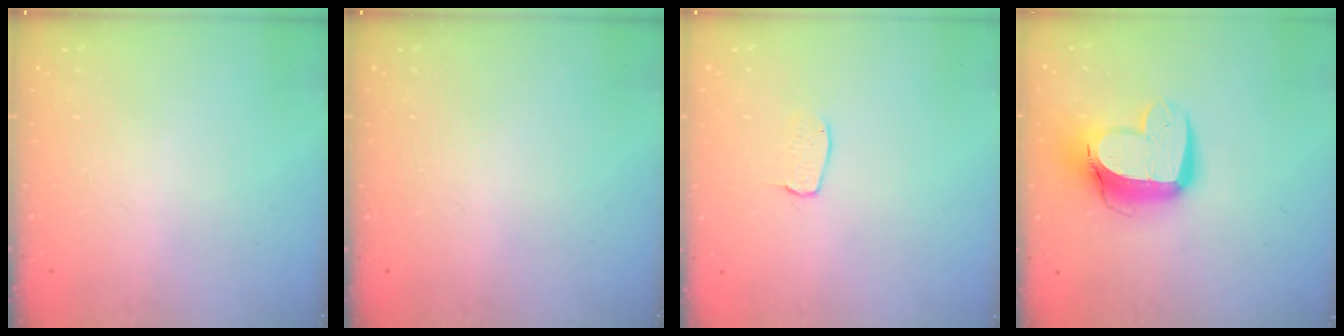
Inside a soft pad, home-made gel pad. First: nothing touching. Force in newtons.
{"total": 0.0}
{"total": 4.0, "press": 4.0, "slide": 0.2}
{"total": 13.6, "press": 13.5, "slide": 1.4}